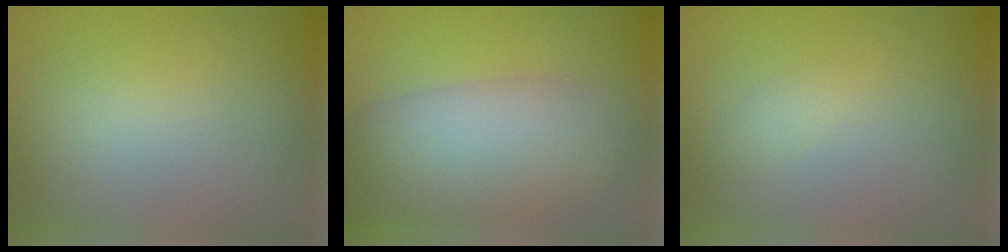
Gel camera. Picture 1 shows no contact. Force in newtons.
{"total": 8.2, "press": 8.2, "slide": 0.5}
{"total": 0.7, "press": 0.7, "slide": 0.0}